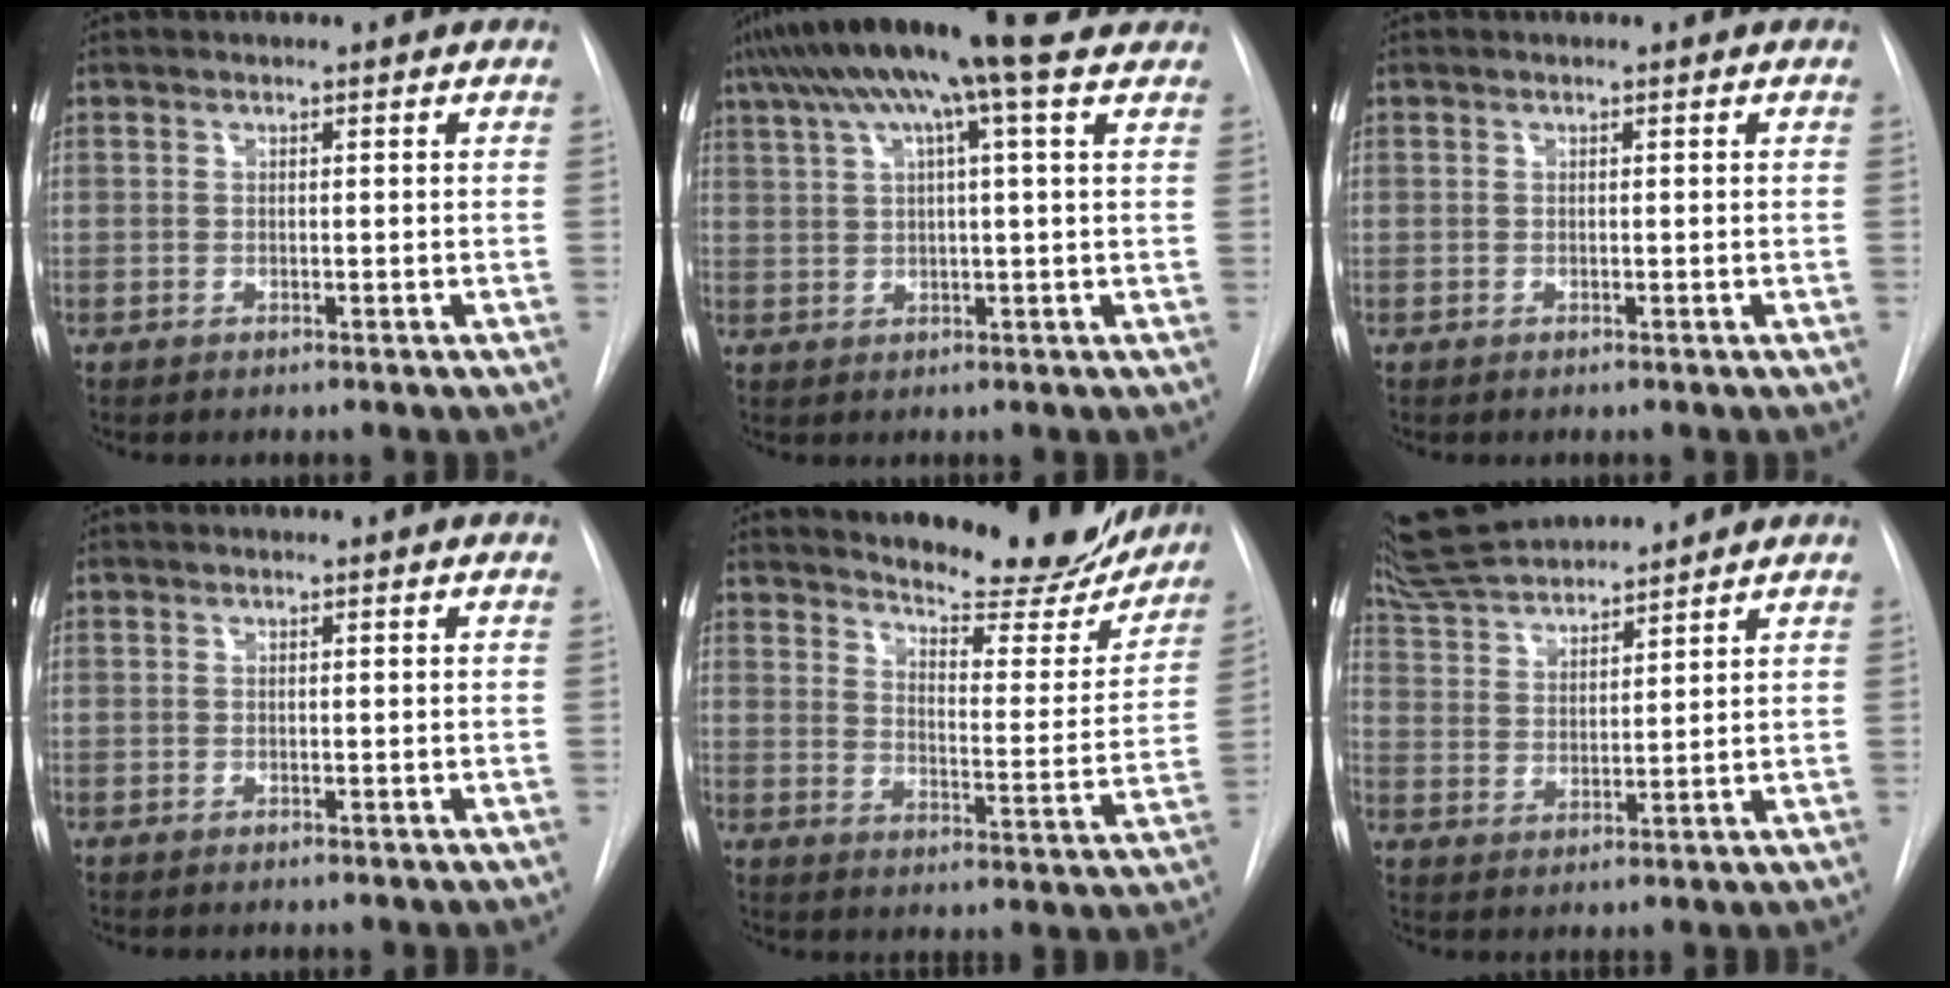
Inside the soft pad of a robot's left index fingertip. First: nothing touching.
{"total": 15.4, "force": [10.5, 1.4, 11.1], "torque": [-0.198, 0.058, 0.153]}
{"total": 0.0}
{"total": 0.0}
{"total": 20.9, "force": [19.2, 4.3, 7.1], "torque": [-0.095, -0.056, 0.242]}
{"total": 11.8, "force": [11.2, 1.2, 3.5], "torque": [-0.073, 0.023, 0.208]}